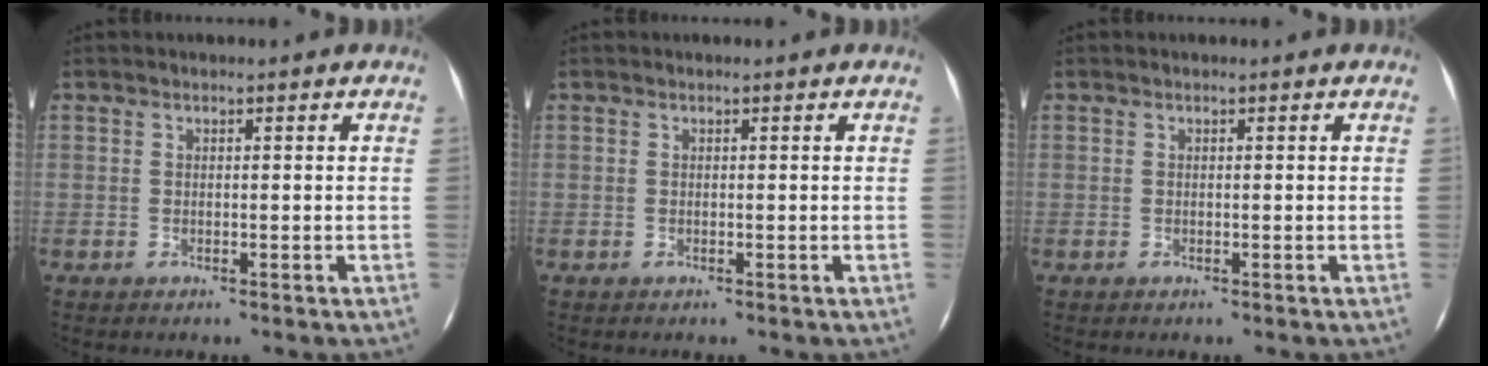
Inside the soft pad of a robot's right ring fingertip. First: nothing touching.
{"total": 0.0}
{"total": 0.0}